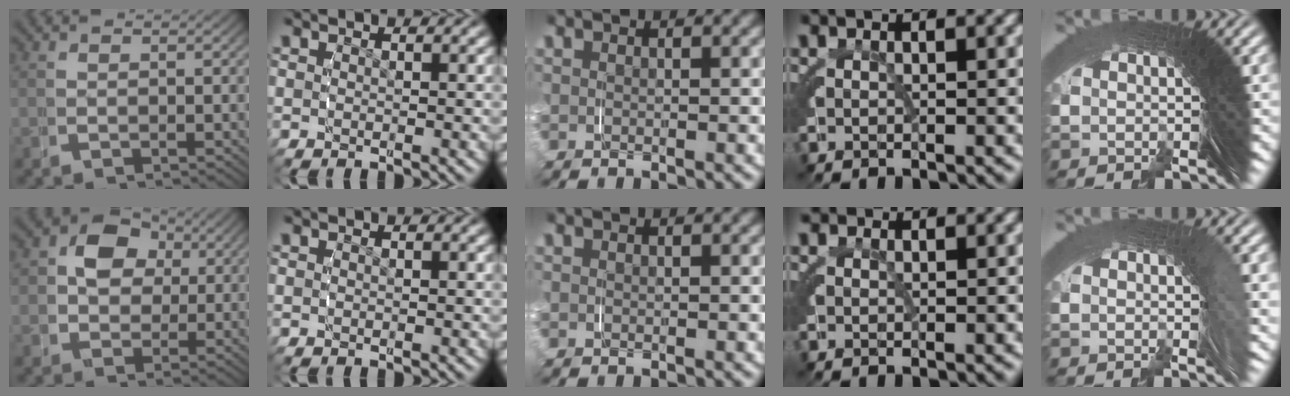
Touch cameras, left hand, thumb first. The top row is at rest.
{"thumb": {"total": 6.9, "force": [1.6, 5.4, 4.0], "torque": [-0.076, -0.005, 0.032]}, "ring": {"total": 0.6, "force": [0.6, 0.1, 0.0], "torque": [-0.005, -0.002, 0.012]}, "little": {"total": 1.4, "force": [0.0, -0.2, 1.4], "torque": [-0.016, 0.006, -0.003]}}